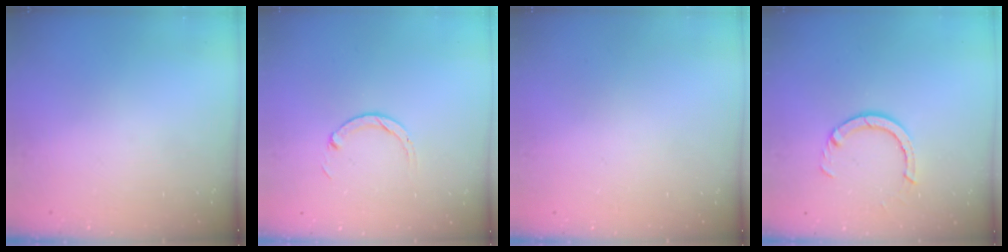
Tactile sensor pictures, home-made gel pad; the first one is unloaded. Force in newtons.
{"total": 3.0, "press": 2.9, "slide": 0.4}
{"total": 2.6, "press": 2.6, "slide": 0.2}
{"total": 5.8, "press": 5.8, "slide": 0.6}